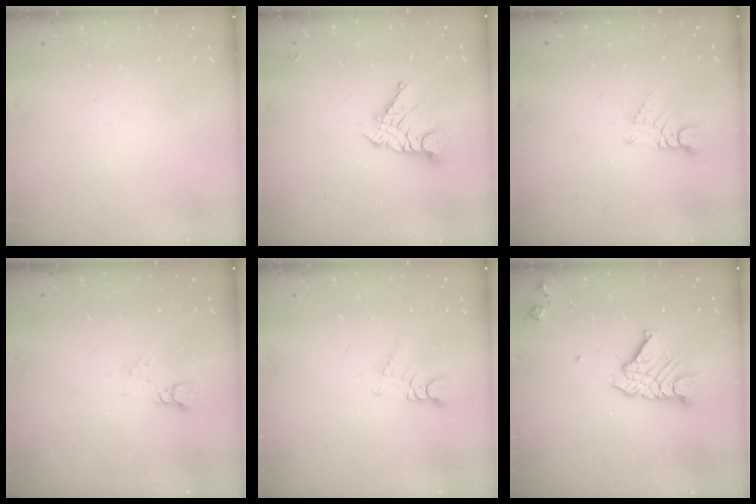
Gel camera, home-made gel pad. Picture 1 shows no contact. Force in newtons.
{"total": 10.0, "press": 10.0, "slide": 1.0}
{"total": 3.1, "press": 3.1, "slide": 0.2}
{"total": 2.5, "press": 2.5, "slide": 0.3}
{"total": 2.3, "press": 2.3, "slide": 0.3}
{"total": 12.6, "press": 12.5, "slide": 1.0}